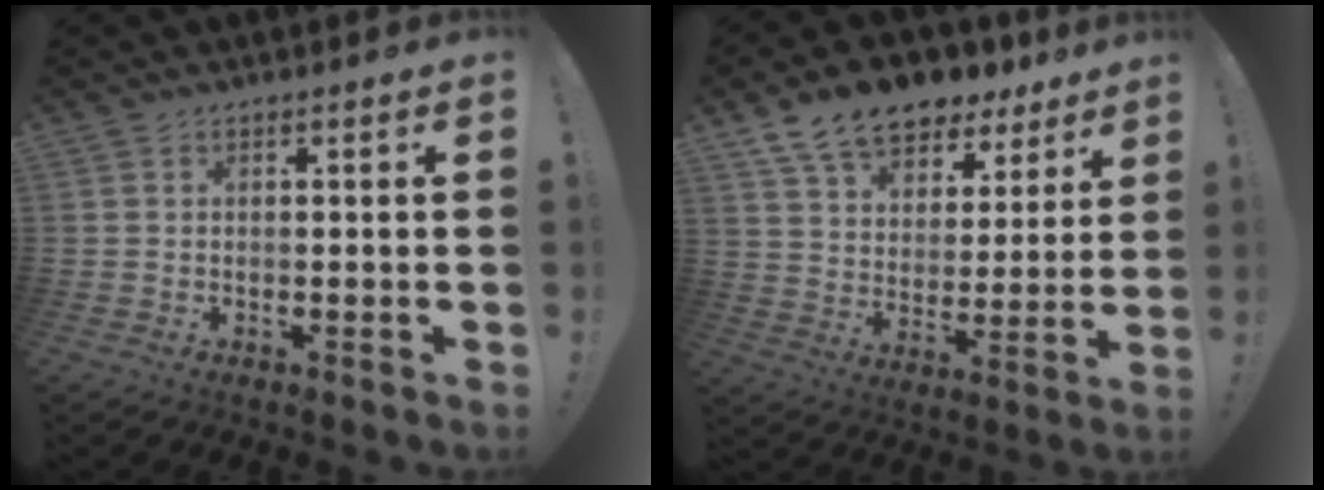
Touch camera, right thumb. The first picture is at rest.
{"total": 13.7, "force": [10.5, 7.4, 4.9], "torque": [-0.086, -0.074, 0.193]}